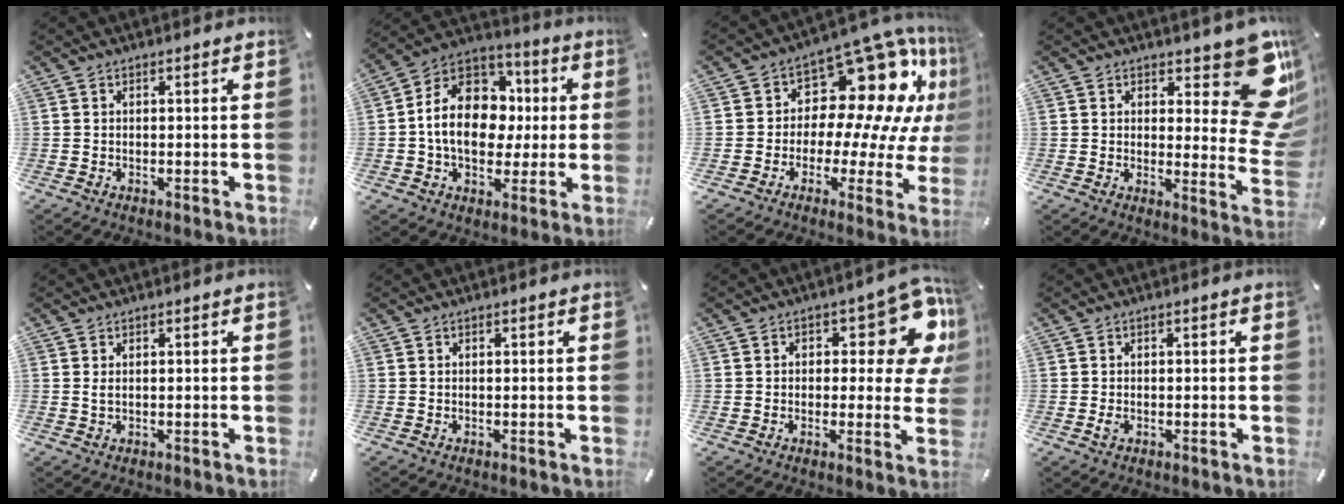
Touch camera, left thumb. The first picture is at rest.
{"total": 16.3, "force": [-0.5, 13.1, 9.7], "torque": [-0.177, 0.008, -0.008]}
{"total": 18.0, "force": [9.0, 9.9, 12.0], "torque": [-0.159, -0.086, 0.149]}
{"total": 16.9, "force": [8.8, 7.6, 12.4], "torque": [-0.130, -0.085, 0.151]}
{"total": 1.3, "force": [0.2, 0.5, 1.2], "torque": [-0.024, 0.000, 0.003]}
{"total": 0.0}
{"total": 14.2, "force": [6.1, 6.6, 11.0], "torque": [-0.124, -0.045, 0.100]}
{"total": 1.4, "force": [-0.3, 0.8, 1.1], "torque": [-0.020, 0.001, -0.005]}